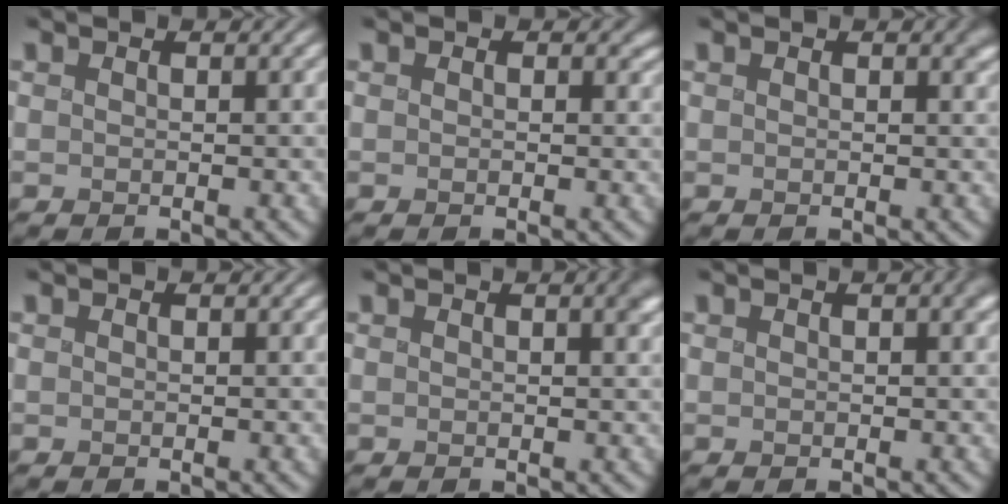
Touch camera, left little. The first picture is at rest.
{"total": 1.3, "force": [0.6, 1.0, 0.4], "torque": [-0.006, -0.004, 0.011]}
{"total": 1.4, "force": [0.8, 0.7, 0.9], "torque": [-0.009, -0.002, 0.016]}
{"total": 0.0}
{"total": 2.2, "force": [1.0, 0.8, 1.8], "torque": [-0.024, 0.001, 0.017]}
{"total": 1.6, "force": [0.6, 0.6, 1.4], "torque": [-0.016, 0.003, 0.011]}